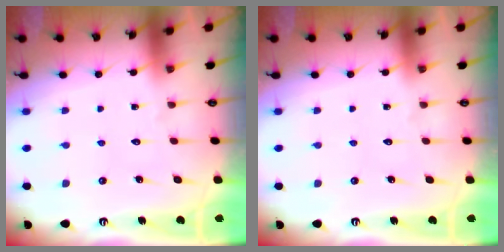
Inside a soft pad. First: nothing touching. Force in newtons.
{"total": 0.0}